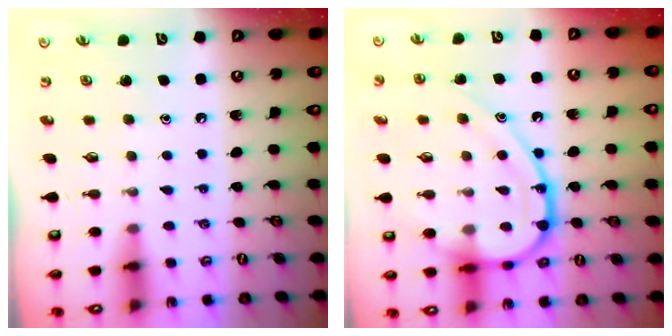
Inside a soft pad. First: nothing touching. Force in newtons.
{"total": 17.2, "press": 17.2, "slide": 1.7}